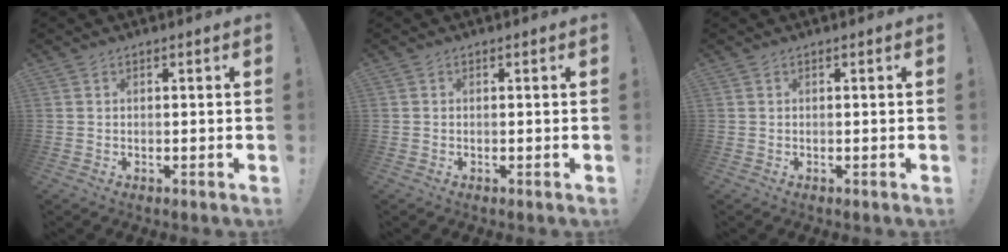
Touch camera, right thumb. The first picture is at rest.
{"total": 0.0}
{"total": 0.0}